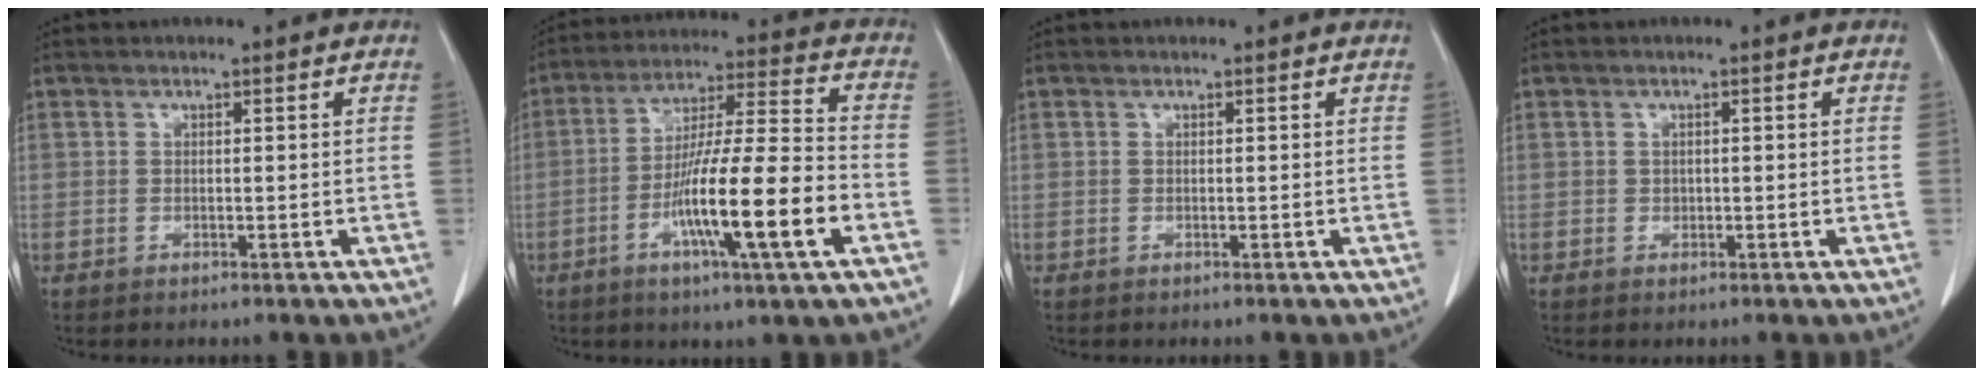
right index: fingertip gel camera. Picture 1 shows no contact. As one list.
[{"total": 15.9, "force": [-5.6, 0.2, 14.9], "torque": [-0.263, -0.007, -0.094]}, {"total": 0.0}, {"total": 0.6, "force": [0.1, 0.5, 0.2], "torque": [0.002, 0.004, 0.005]}]